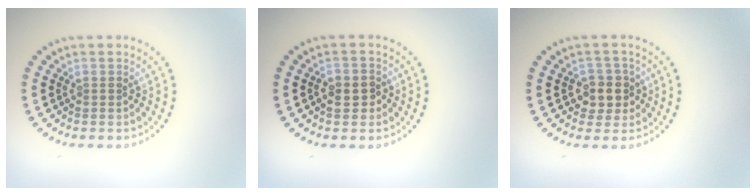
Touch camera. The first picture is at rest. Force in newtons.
{"total": 2.1, "press": 2.0, "slide": 0.7}
{"total": 2.7, "press": 2.5, "slide": 1.0}